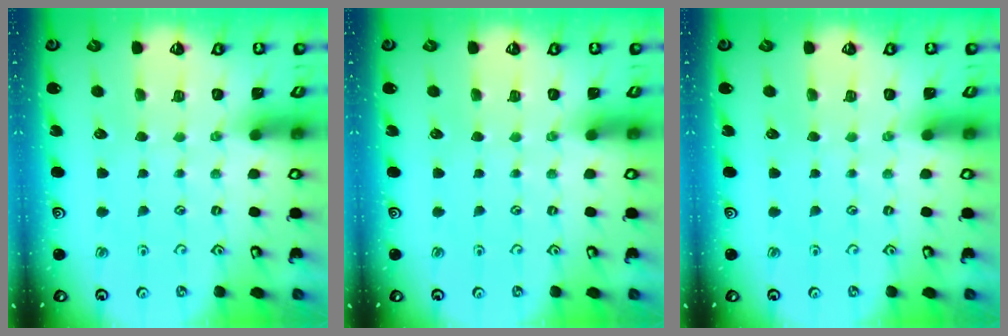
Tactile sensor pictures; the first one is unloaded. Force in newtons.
{"total": 0.0}
{"total": 0.0}